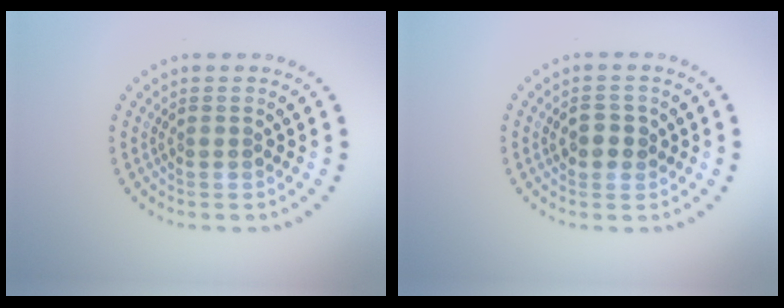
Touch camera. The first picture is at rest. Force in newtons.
{"total": 2.3, "press": 2.2, "slide": 0.5}